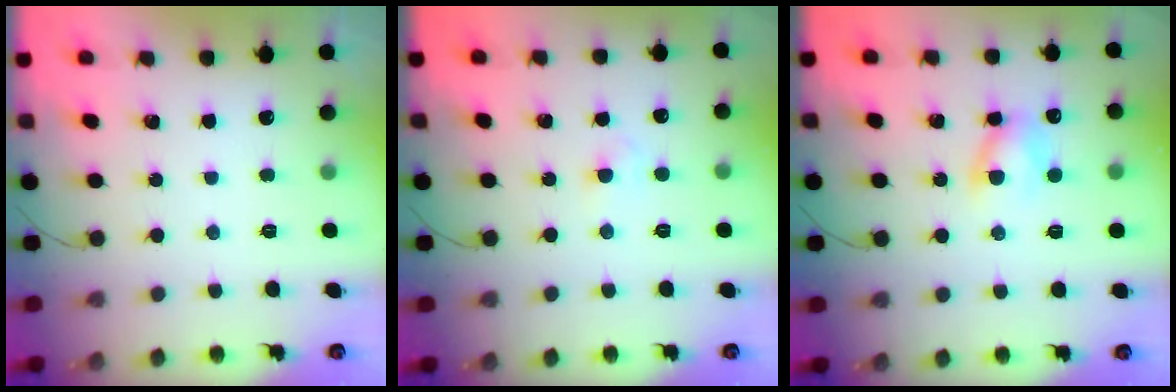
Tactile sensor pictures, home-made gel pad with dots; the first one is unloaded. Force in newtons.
{"total": 2.4, "press": 2.3, "slide": 0.9}
{"total": 6.5, "press": 6.3, "slide": 1.3}